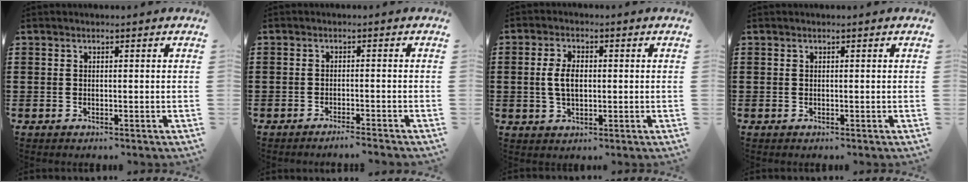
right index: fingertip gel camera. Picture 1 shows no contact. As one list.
[{"total": 1.8, "force": [-1.6, -0.3, 0.5], "torque": [-0.009, 0.002, -0.032]}, {"total": 4.6, "force": [0.1, 2.5, 3.9], "torque": [-0.093, 0.003, -0.004]}, {"total": 0.0}]